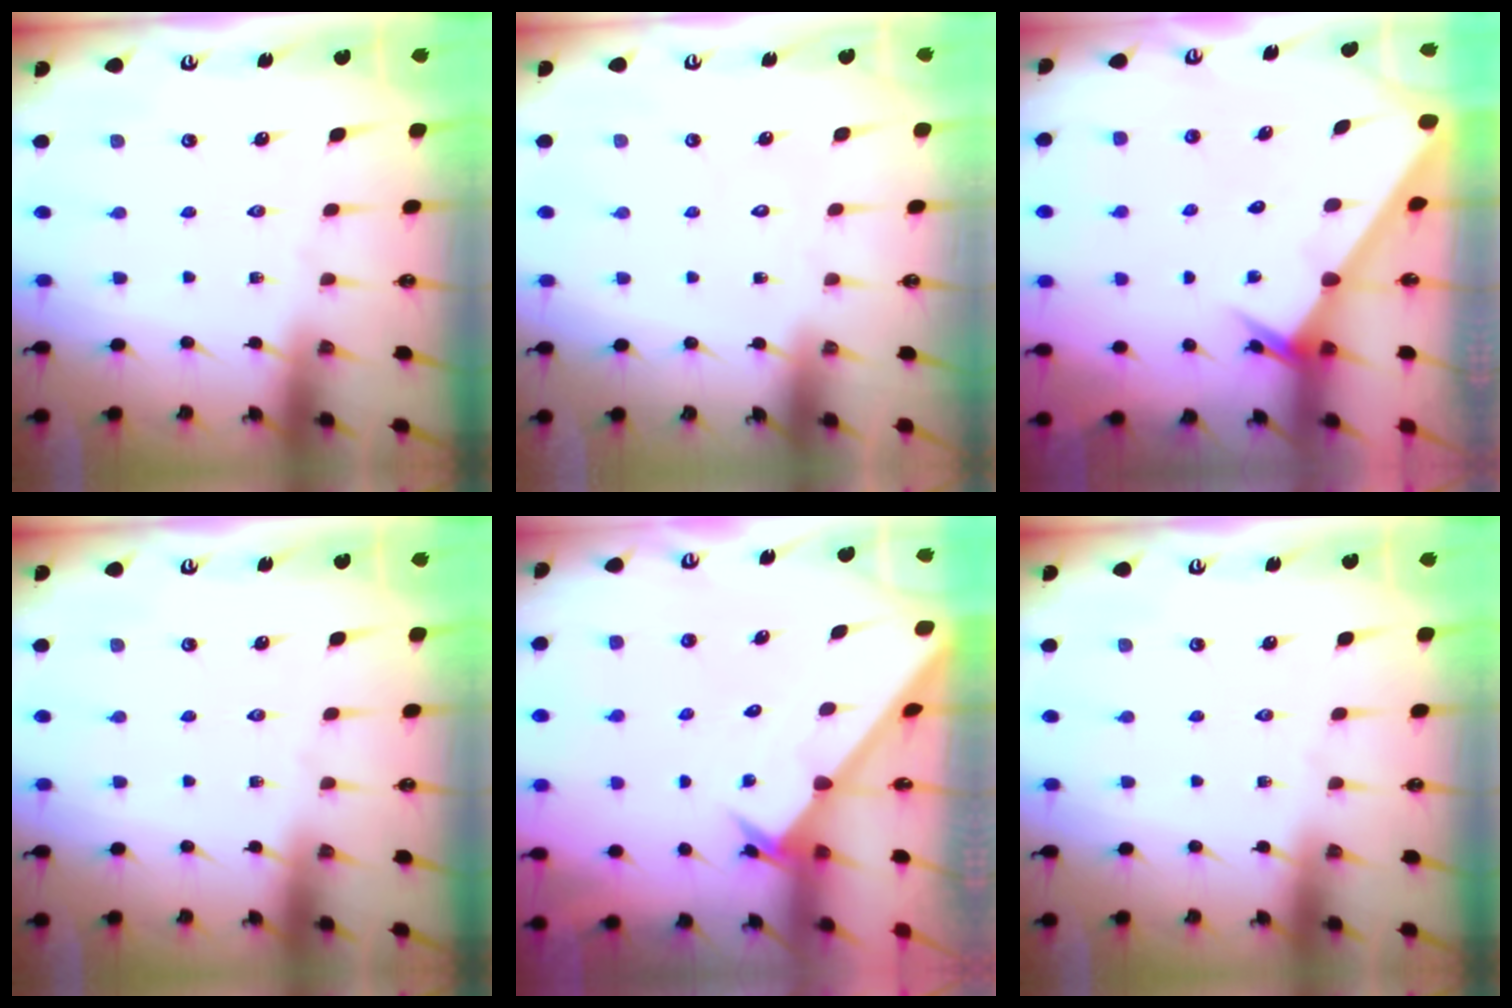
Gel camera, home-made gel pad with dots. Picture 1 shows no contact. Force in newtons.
{"total": 1.7, "press": 1.7, "slide": 0.1}
{"total": 2.7, "press": 2.7, "slide": 0.2}
{"total": 0.0}
{"total": 2.6, "press": 2.6, "slide": 0.2}
{"total": 0.0}